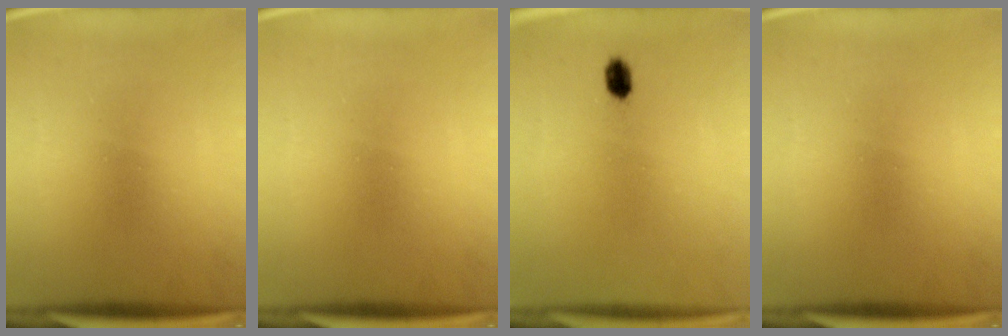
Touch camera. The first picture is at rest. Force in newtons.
{"total": 0.0}
{"total": 2.4}
{"total": 0.0}